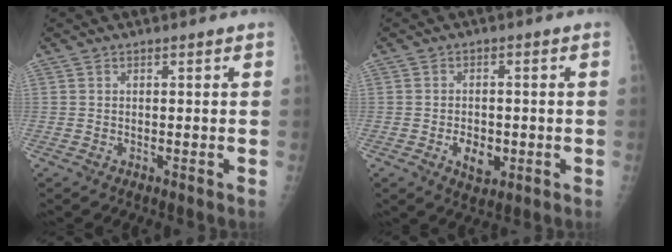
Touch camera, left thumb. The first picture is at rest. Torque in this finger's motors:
{"motor_torque": [-0.16, 0.15, 0.26, 0.12, 0.01]}